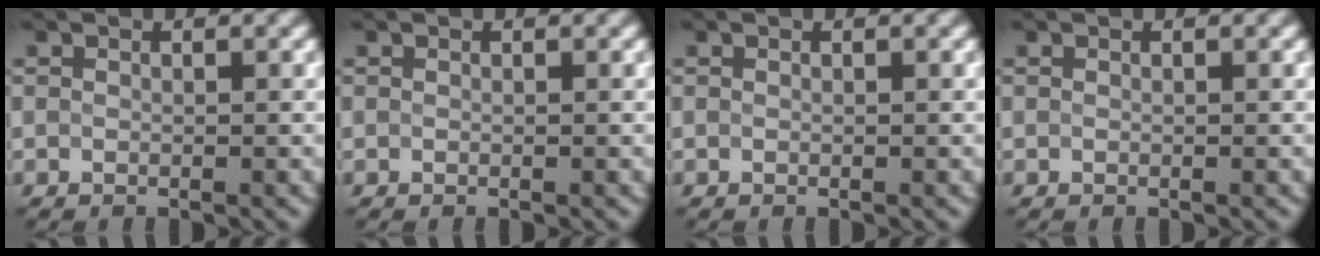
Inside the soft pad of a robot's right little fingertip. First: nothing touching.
{"total": 0.0}
{"total": 0.0}
{"total": 0.0}